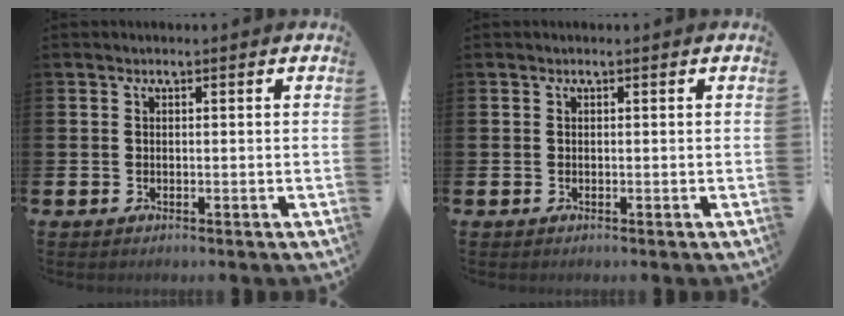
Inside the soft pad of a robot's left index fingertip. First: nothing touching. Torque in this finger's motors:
{"motor_torque": [0.00, 0.00, 0.00, 0.00]}